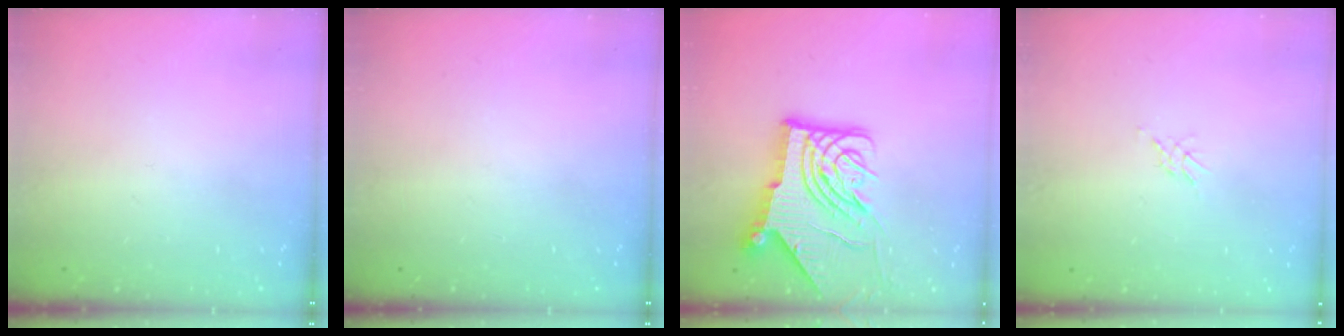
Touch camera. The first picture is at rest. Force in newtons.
{"total": 0.0}
{"total": 15.0, "press": 14.9, "slide": 1.5}
{"total": 1.4, "press": 1.4, "slide": 0.2}